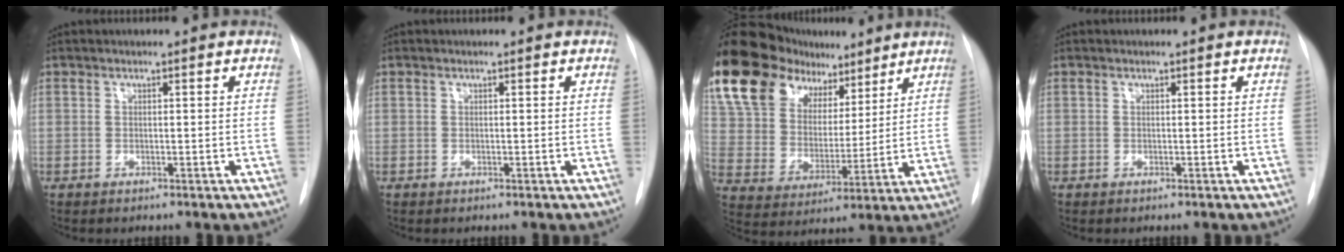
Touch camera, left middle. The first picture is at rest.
{"total": 0.0}
{"total": 18.8, "force": [13.2, 10.2, 8.7], "torque": [-0.151, 0.051, 0.236]}
{"total": 0.0}